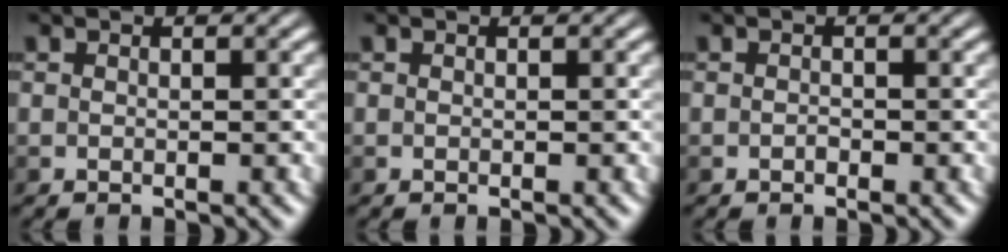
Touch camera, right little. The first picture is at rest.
{"total": 0.0}
{"total": 0.5, "force": [-0.5, 0.1, 0.0], "torque": [0.002, 0.000, -0.010]}